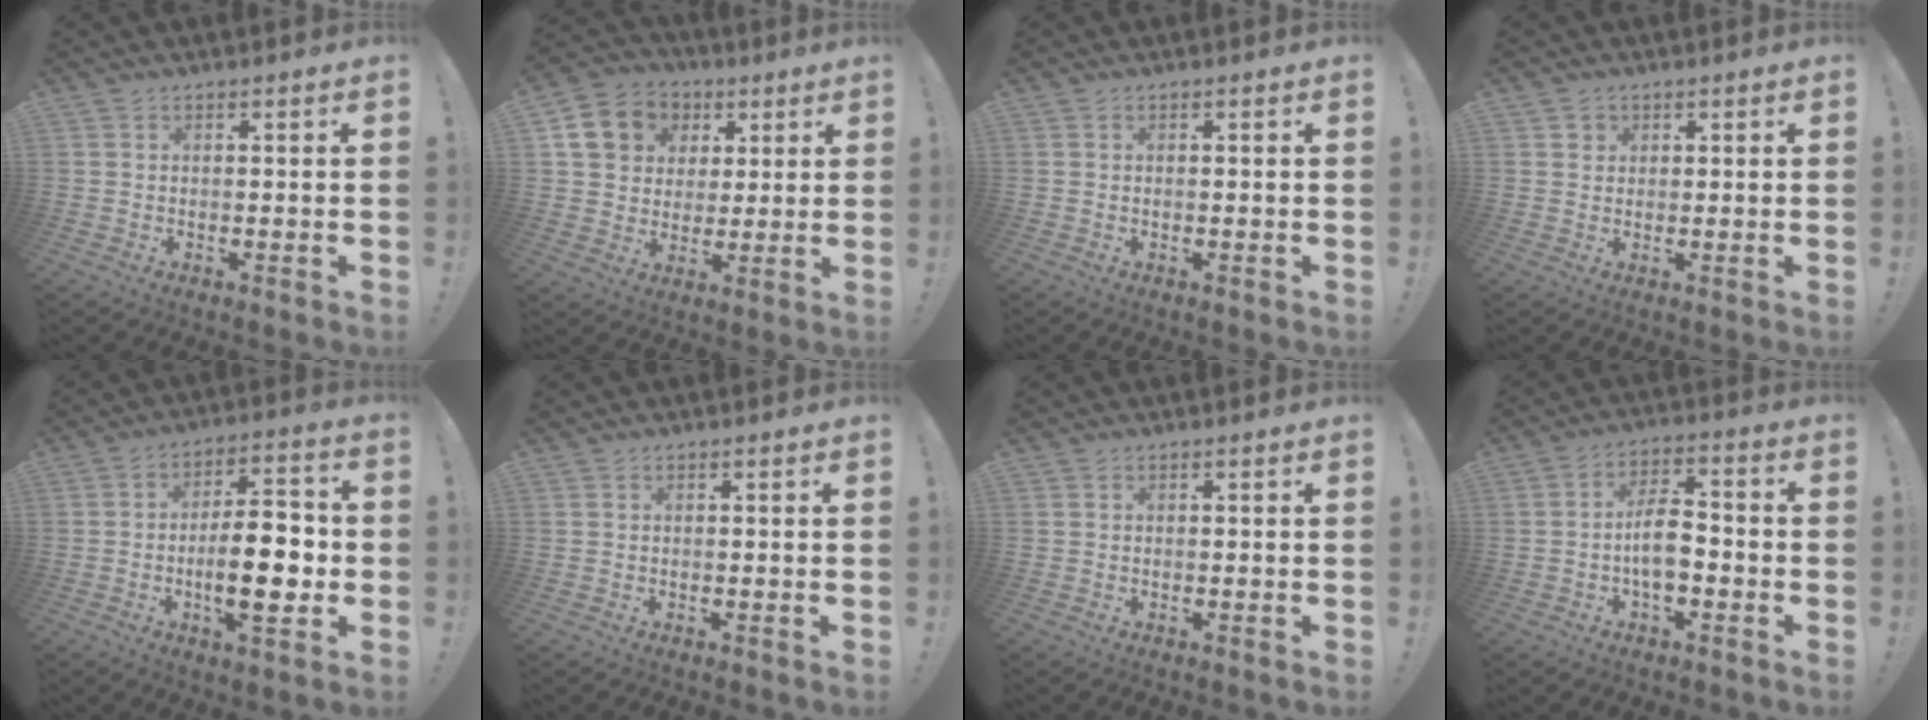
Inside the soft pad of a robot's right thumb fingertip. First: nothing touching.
{"total": 13.2, "force": [4.7, 11.2, 5.2], "torque": [-0.066, -0.014, 0.097]}
{"total": 0.0}
{"total": 1.9, "force": [1.0, 1.6, 0.2], "torque": [0.002, -0.006, 0.017]}
{"total": 16.1, "force": [-3.1, 5.9, 14.6], "torque": [-0.234, 0.007, -0.056]}
{"total": 0.0}
{"total": 0.0}
{"total": 9.3, "force": [-2.4, 5.4, 7.2], "torque": [-0.129, 0.016, -0.043]}